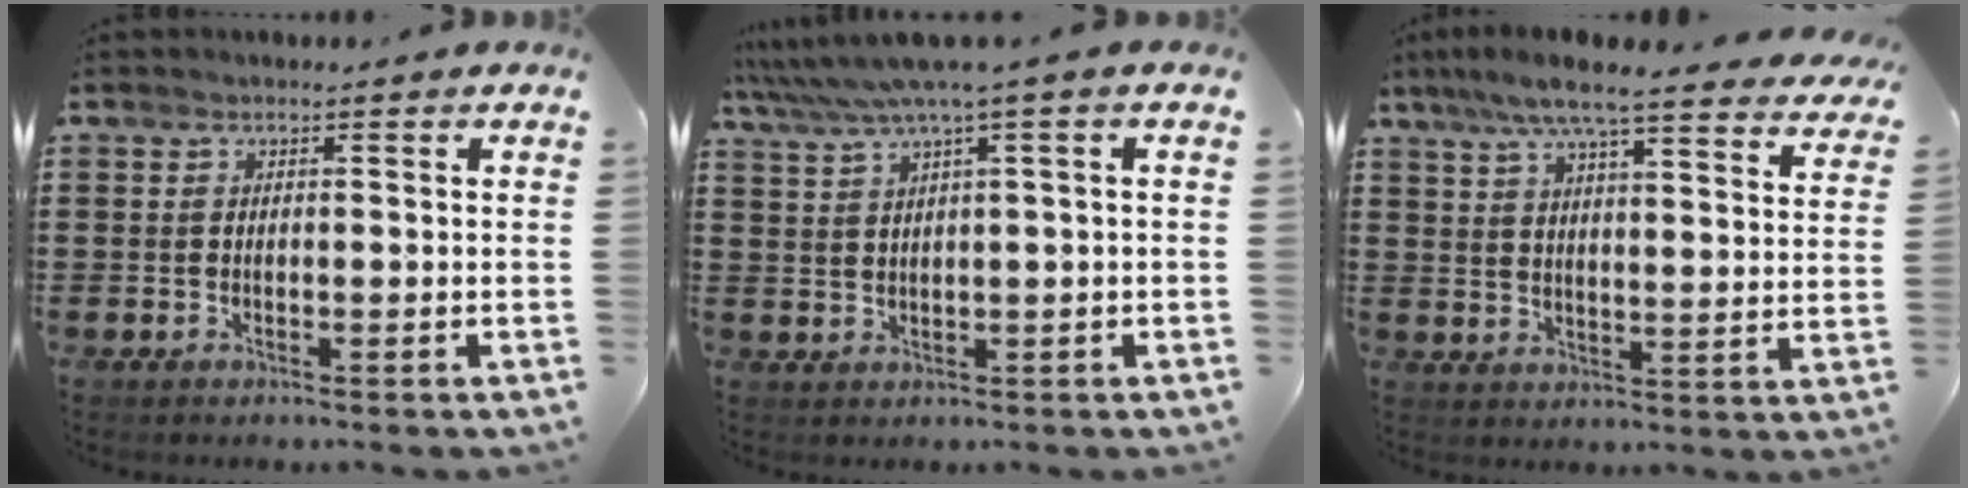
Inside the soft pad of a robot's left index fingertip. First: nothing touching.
{"total": 4.2, "force": [2.2, -0.2, 3.6], "torque": [-0.075, -0.009, 0.035]}
{"total": 7.5, "force": [6.4, 0.3, 3.9], "torque": [-0.092, -0.033, 0.107]}